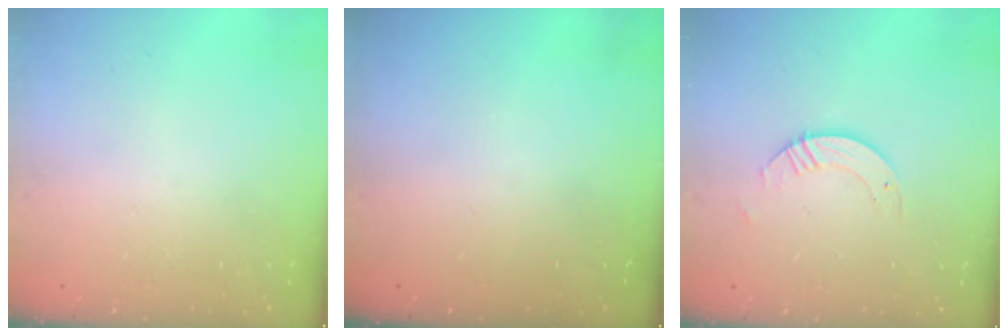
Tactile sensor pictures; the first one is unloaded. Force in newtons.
{"total": 0.0}
{"total": 3.8, "press": 3.8, "slide": 0.1}